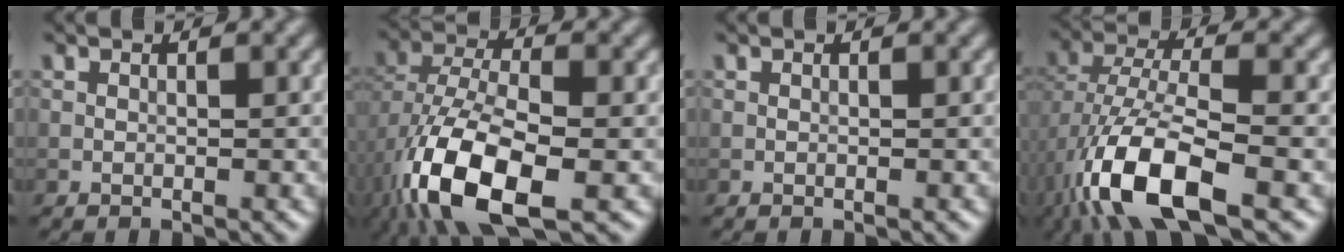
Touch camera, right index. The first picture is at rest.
{"total": 11.5, "force": [-5.1, 5.4, 8.8], "torque": [-0.186, -0.010, -0.095]}
{"total": 0.0}
{"total": 10.1, "force": [-5.0, 3.9, 7.9], "torque": [-0.166, 0.002, -0.099]}